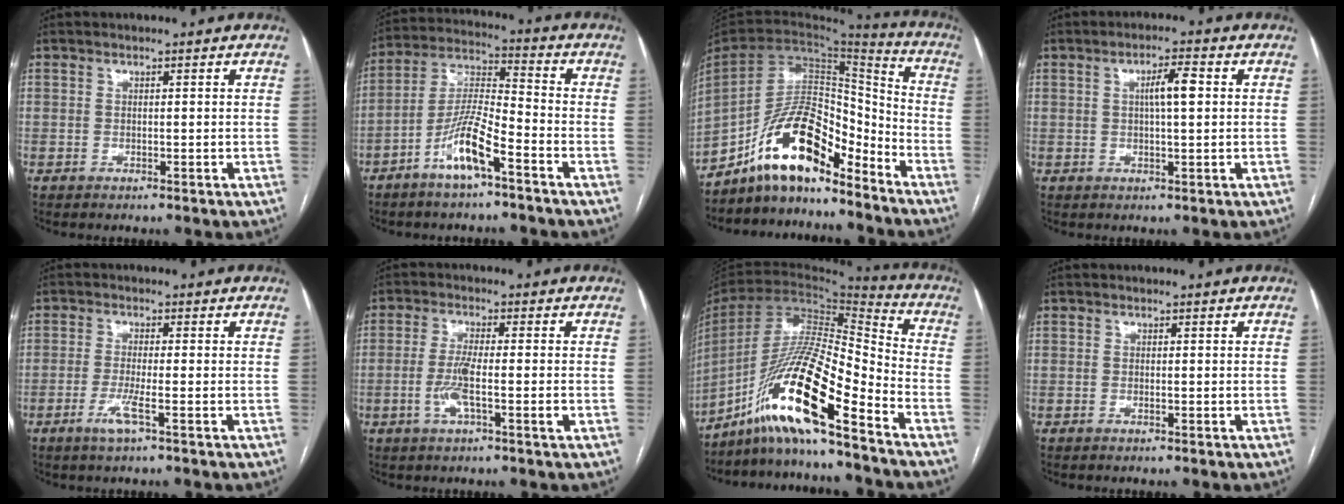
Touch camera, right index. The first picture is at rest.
{"total": 9.8, "force": [-5.5, 1.3, 8.0], "torque": [-0.167, 0.001, -0.107]}
{"total": 14.8, "force": [-11.1, 4.8, 8.4], "torque": [-0.155, 0.032, -0.200]}
{"total": 4.3, "force": [0.8, 0.5, 4.2], "torque": [-0.073, 0.008, 0.011]}
{"total": 3.5, "force": [-1.6, -0.2, 3.1], "torque": [-0.065, -0.009, -0.036]}
{"total": 5.3, "force": [-1.6, 0.2, 5.0], "torque": [-0.102, -0.006, -0.030]}
{"total": 18.2, "force": [-11.6, 1.4, 13.9], "torque": [-0.280, -0.007, -0.217]}
{"total": 0.0}